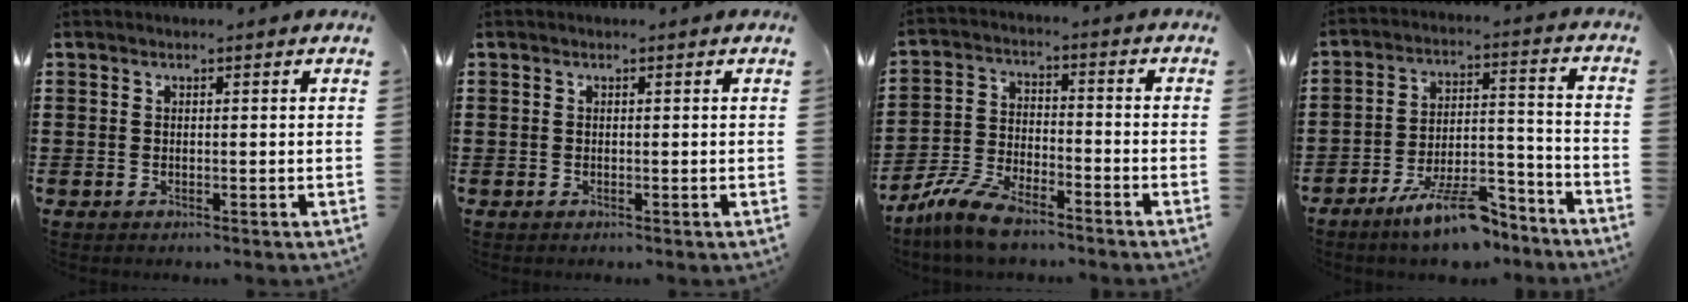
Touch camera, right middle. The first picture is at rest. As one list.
[{"total": 0.0}, {"total": 7.7, "force": [-6.5, 1.9, 3.7], "torque": [-0.089, 0.005, -0.127]}, {"total": 10.5, "force": [-8.2, 2.5, 6.0], "torque": [-0.101, 0.024, -0.149]}]